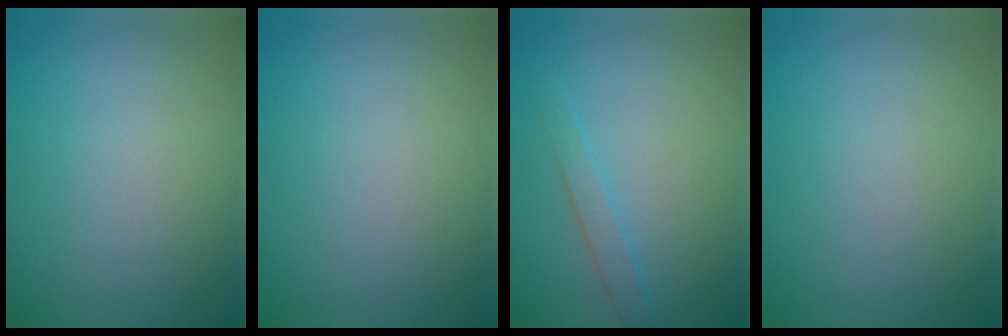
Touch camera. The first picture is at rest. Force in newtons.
{"total": 0.0}
{"total": 1.5, "press": 1.5, "slide": 0.1}
{"total": 0.0}